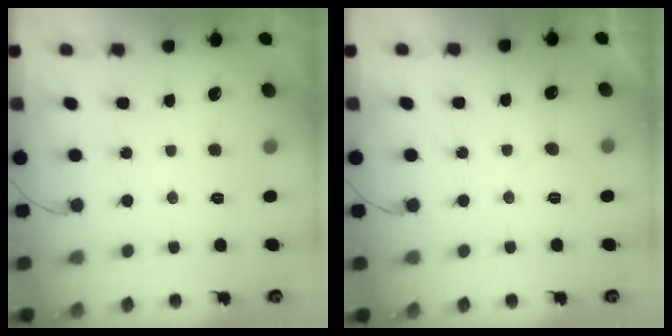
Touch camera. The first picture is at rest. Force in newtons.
{"total": 3.6, "press": 3.5, "slide": 0.3}